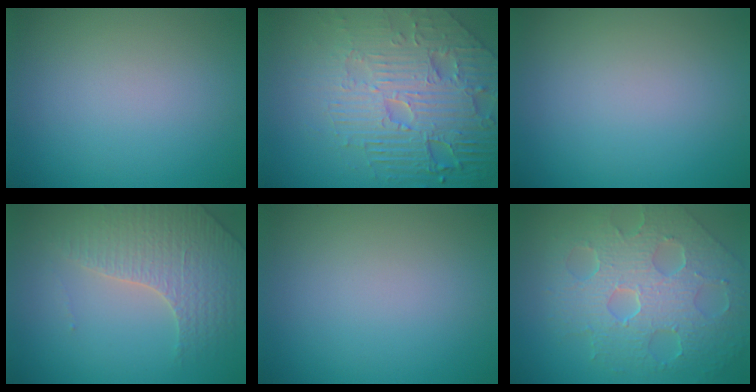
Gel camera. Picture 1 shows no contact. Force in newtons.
{"total": 8.7, "press": 6.2, "slide": 6.1}
{"total": 0.0}
{"total": 3.6, "press": 3.5, "slide": 1.0}
{"total": 0.0}
{"total": 8.7, "press": 5.9, "slide": 6.4}